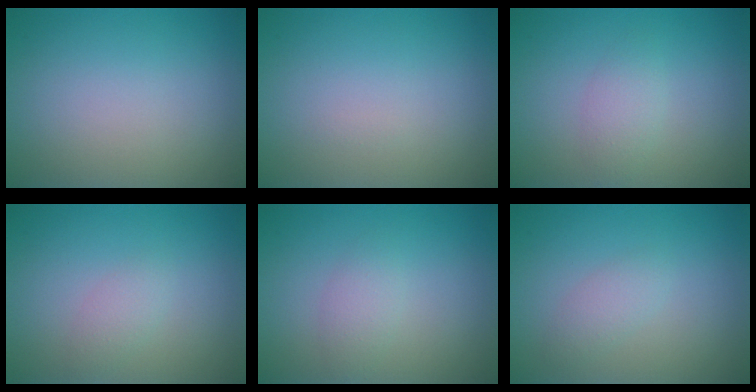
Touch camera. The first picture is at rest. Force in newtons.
{"total": 0.0}
{"total": 1.7, "press": 1.7, "slide": 0.0}
{"total": 1.3, "press": 1.3, "slide": 0.1}
{"total": 1.5, "press": 1.5, "slide": 0.1}
{"total": 1.3, "press": 1.3, "slide": 0.0}